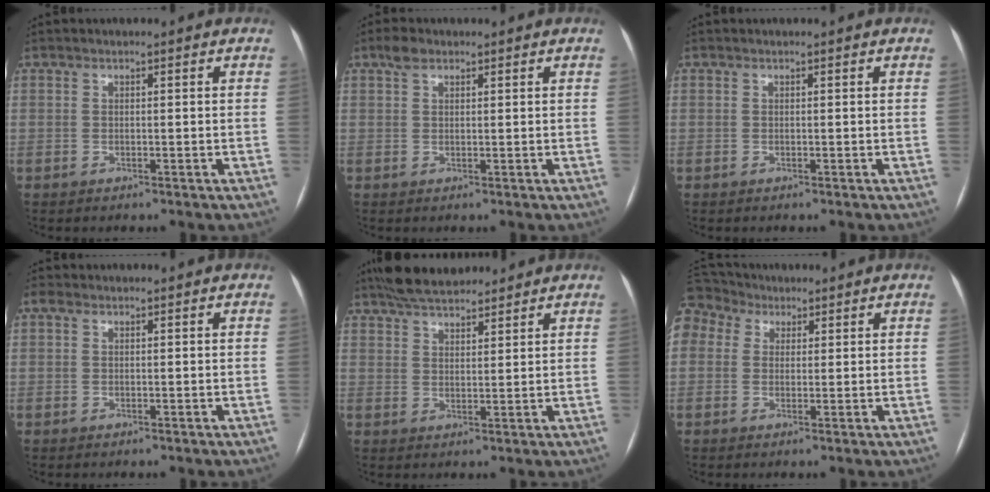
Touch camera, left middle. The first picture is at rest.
{"total": 2.2, "force": [1.5, 1.1, 1.2], "torque": [-0.026, 0.012, 0.028]}
{"total": 0.0}
{"total": 0.8, "force": [0.4, 0.6, 0.5], "torque": [-0.013, 0.016, 0.006]}
{"total": 8.7, "force": [7.6, 2.4, 3.5], "torque": [-0.057, 0.023, 0.129]}
{"total": 7.6, "force": [4.6, 5.7, 2.1], "torque": [-0.057, 0.052, 0.094]}